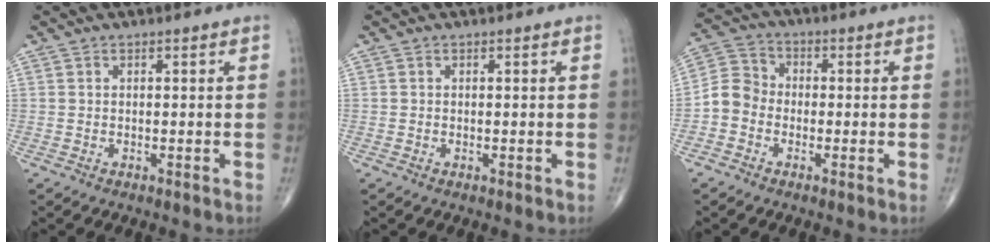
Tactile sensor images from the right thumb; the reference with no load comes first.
{"total": 0.0}
{"total": 6.1, "force": [-1.8, 5.3, 2.4], "torque": [-0.029, 0.023, -0.051]}